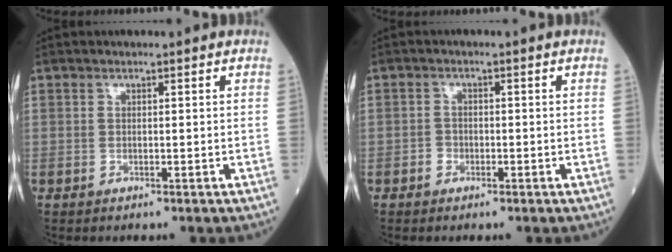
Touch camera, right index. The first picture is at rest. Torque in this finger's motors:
{"motor_torque": [0.39, -0.08, 0.11, -0.01]}